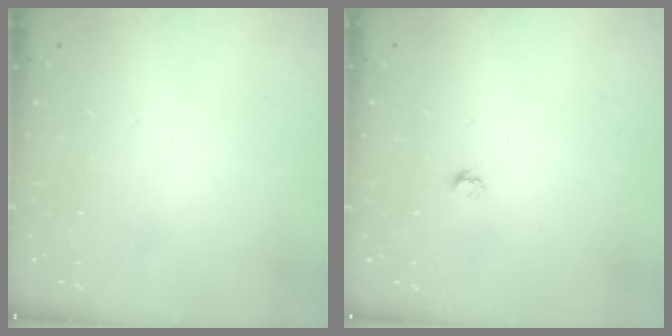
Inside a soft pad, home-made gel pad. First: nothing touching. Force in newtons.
{"total": 2.7, "press": 2.7, "slide": 0.4}